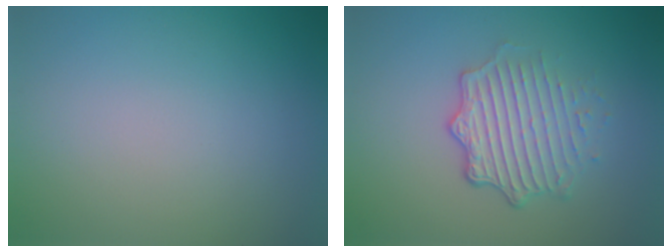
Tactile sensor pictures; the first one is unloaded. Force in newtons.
{"total": 4.9, "press": 3.5, "slide": 3.4}